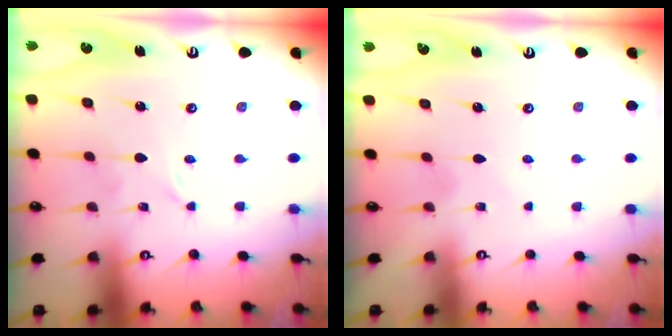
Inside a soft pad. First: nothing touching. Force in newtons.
{"total": 1.7, "press": 1.7, "slide": 0.2}